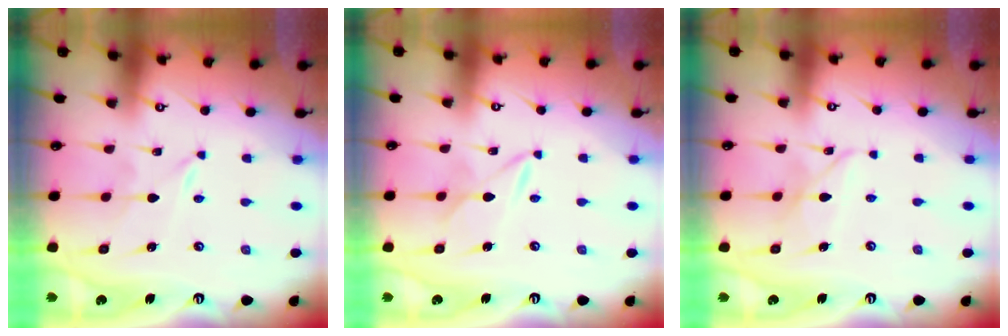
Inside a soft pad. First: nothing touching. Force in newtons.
{"total": 2.5, "press": 2.5, "slide": 0.3}
{"total": 5.8, "press": 5.7, "slide": 0.5}